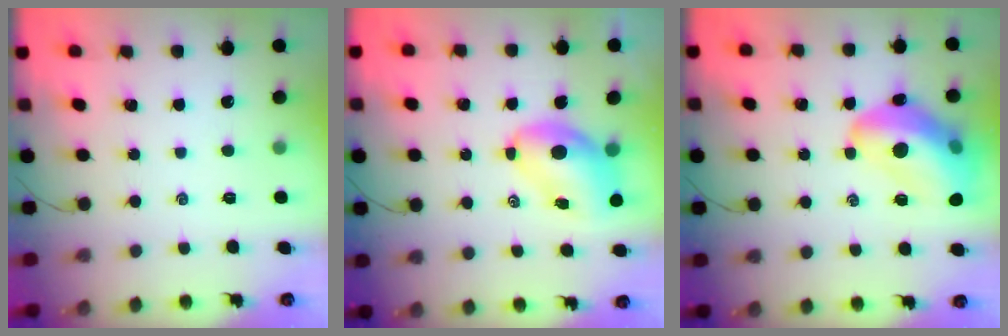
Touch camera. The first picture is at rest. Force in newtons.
{"total": 8.3, "press": 7.8, "slide": 2.6}
{"total": 18.8, "press": 18.4, "slide": 4.1}